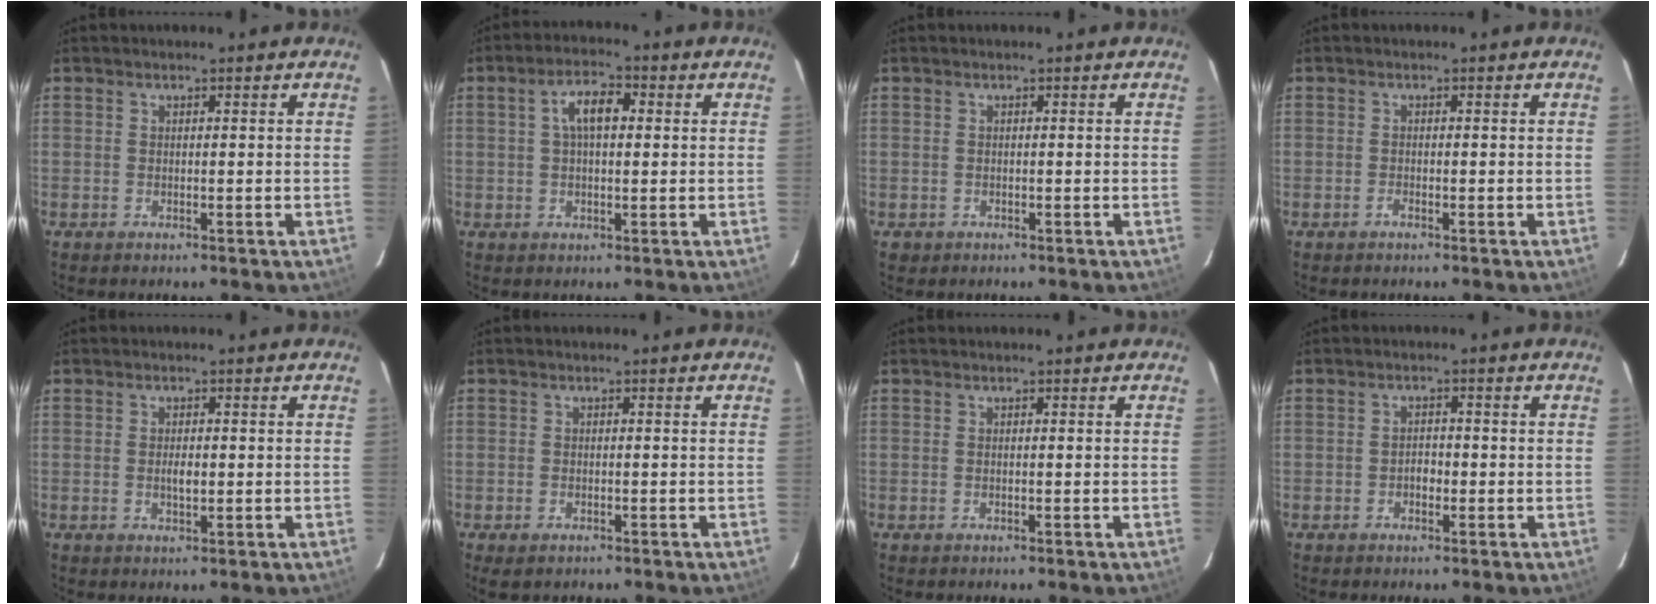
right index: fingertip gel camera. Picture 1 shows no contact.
{"total": 5.8, "force": [1.2, 2.7, 4.9], "torque": [-0.090, 0.018, 0.022]}
{"total": 1.2, "force": [-0.4, 1.1, 0.1], "torque": [-0.001, 0.002, -0.004]}
{"total": 0.7, "force": [-0.6, 0.2, 0.2], "torque": [-0.003, 0.000, -0.013]}
{"total": 2.0, "force": [-0.1, 1.0, 1.7], "torque": [-0.029, 0.000, -0.002]}
{"total": 2.2, "force": [-1.4, 1.3, 1.1], "torque": [-0.021, -0.007, -0.024]}
{"total": 0.0}
{"total": 1.7, "force": [-0.7, 1.3, 0.8], "torque": [-0.014, 0.006, -0.013]}